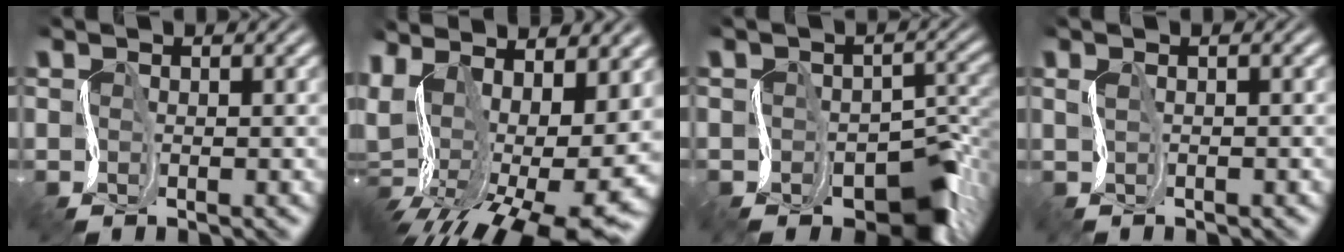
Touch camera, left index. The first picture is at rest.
{"total": 14.8, "force": [-0.7, 5.4, 13.7], "torque": [-0.218, -0.016, 0.037]}
{"total": 6.8, "force": [-4.4, 3.6, 3.8], "torque": [-0.031, -0.006, -0.070]}
{"total": 1.2, "force": [0.9, 0.0, 0.7], "torque": [-0.017, 0.010, 0.008]}